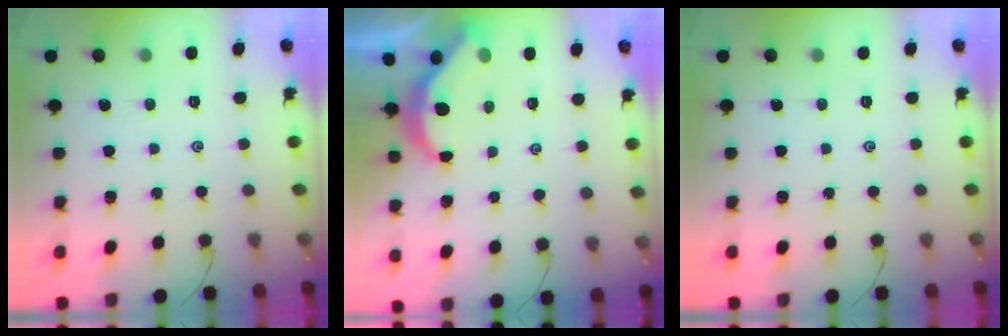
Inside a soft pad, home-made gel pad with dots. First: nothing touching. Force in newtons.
{"total": 4.2, "press": 4.1, "slide": 0.5}
{"total": 0.0}